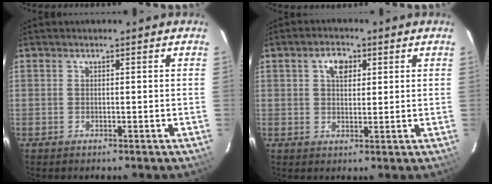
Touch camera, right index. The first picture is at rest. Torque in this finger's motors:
{"motor_torque": [0.03, 0.02, 0.03, 0.05]}